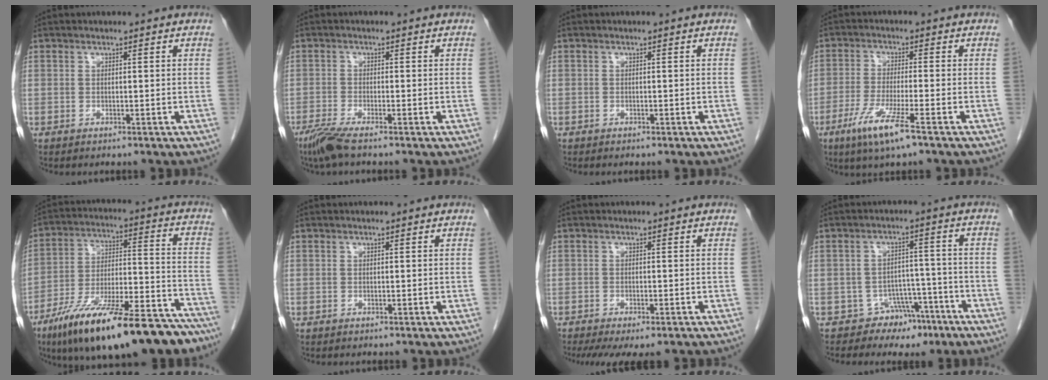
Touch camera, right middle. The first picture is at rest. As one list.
[{"total": 3.8, "force": [-2.9, 0.0, 2.5], "torque": [-0.055, -0.011, -0.062]}, {"total": 0.0}, {"total": 7.6, "force": [-4.3, 0.0, 6.3], "torque": [-0.129, -0.023, -0.080]}, {"total": 27.6, "force": [-20.8, 6.0, 17.1], "torque": [-0.218, 0.008, -0.321]}, {"total": 0.0}, {"total": 8.2, "force": [-6.3, 2.3, 4.7], "torque": [-0.070, -0.012, -0.092]}, {"total": 5.7, "force": [-3.9, 4.2, 0.6], "torque": [0.003, 0.018, -0.051]}]